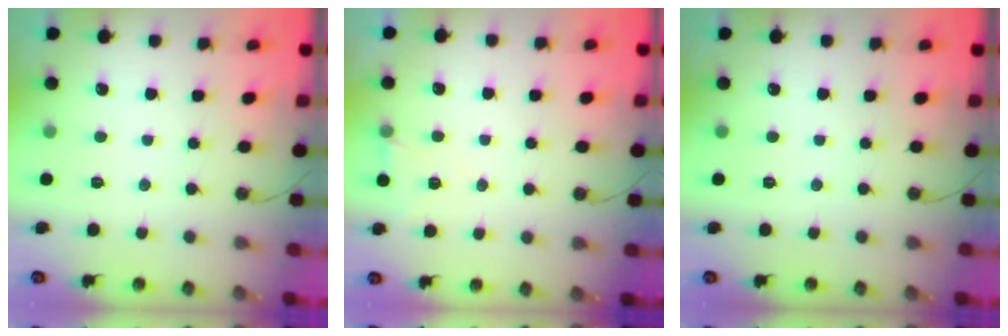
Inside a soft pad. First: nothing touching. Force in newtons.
{"total": 5.7, "press": 3.7, "slide": 4.3}
{"total": 0.0}